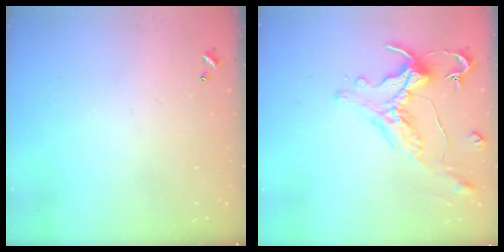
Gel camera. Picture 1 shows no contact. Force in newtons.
{"total": 0.7, "press": 0.1, "slide": 0.7}